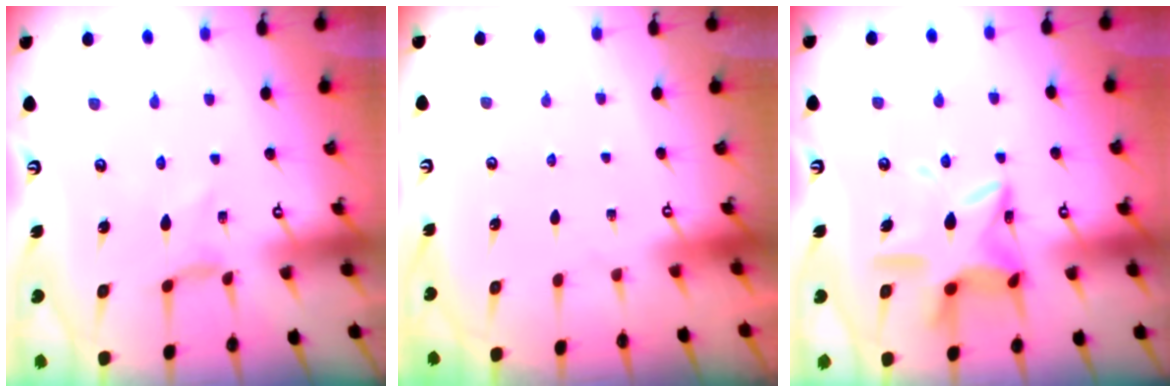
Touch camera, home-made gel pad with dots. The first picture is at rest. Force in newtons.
{"total": 0.0}
{"total": 14.9, "press": 14.8, "slide": 1.4}